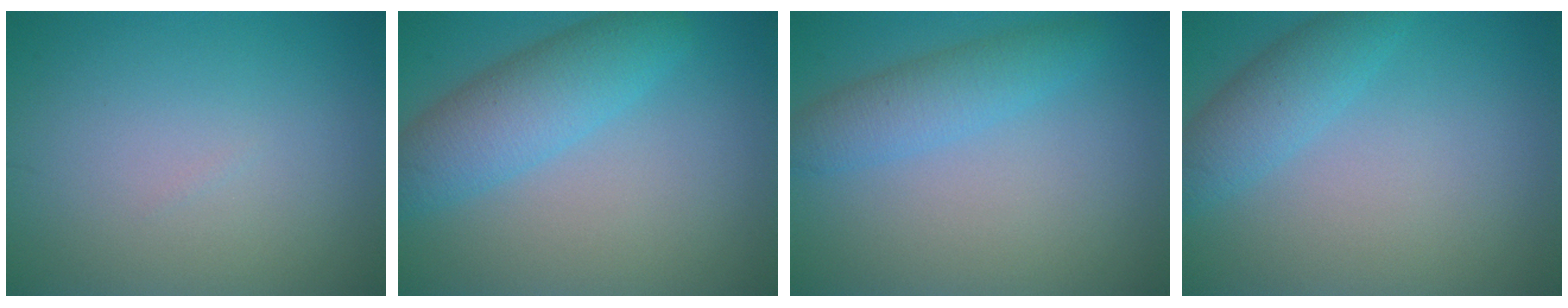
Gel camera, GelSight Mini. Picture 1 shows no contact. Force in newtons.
{"total": 5.3, "press": 5.3, "slide": 0.2}
{"total": 3.3, "press": 3.3, "slide": 0.0}
{"total": 3.2, "press": 3.1, "slide": 0.2}